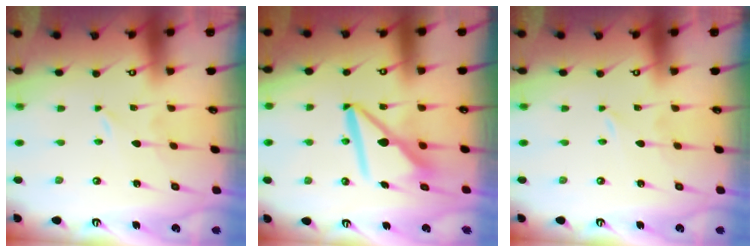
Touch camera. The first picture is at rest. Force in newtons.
{"total": 9.9, "press": 9.8, "slide": 1.2}
{"total": 0.0}